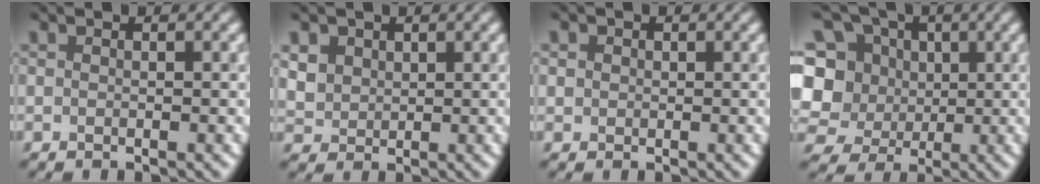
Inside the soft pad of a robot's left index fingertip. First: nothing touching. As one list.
[{"total": 2.9, "force": [1.3, 2.4, 1.0], "torque": [-0.039, 0.004, 0.039]}, {"total": 1.7, "force": [0.8, 1.4, 0.5], "torque": [0.001, 0.014, -0.003]}, {"total": 12.9, "force": [2.4, 11.4, 5.4], "torque": [-0.161, 0.034, 0.030]}]